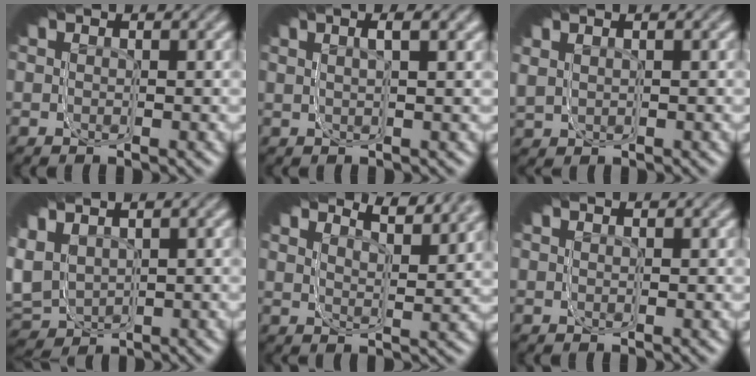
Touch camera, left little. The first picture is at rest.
{"total": 1.0, "force": [0.5, -0.6, 0.6], "torque": [-0.026, 0.008, 0.006]}
{"total": 3.2, "force": [0.3, 2.9, 1.3], "torque": [-0.045, -0.004, 0.004]}
{"total": 5.4, "force": [-0.9, 4.4, 2.9], "torque": [-0.065, -0.014, -0.010]}
{"total": 4.2, "force": [4.2, 0.1, 0.4], "torque": [-0.031, 0.034, 0.052]}
{"total": 0.0}